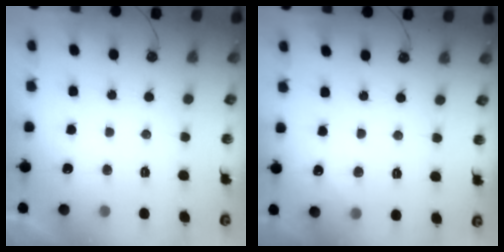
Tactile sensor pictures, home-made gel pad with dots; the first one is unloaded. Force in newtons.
{"total": 2.8, "press": 2.8, "slide": 0.4}